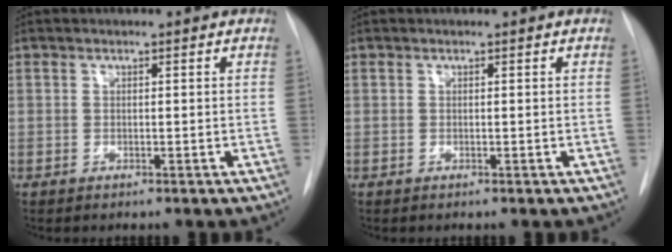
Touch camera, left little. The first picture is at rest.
{"total": 0.0}